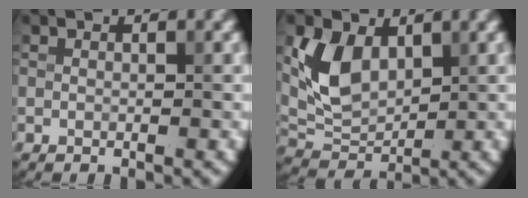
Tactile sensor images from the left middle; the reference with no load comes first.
{"total": 5.7, "force": [1.8, 3.8, 3.8], "torque": [-0.086, -0.003, 0.037]}